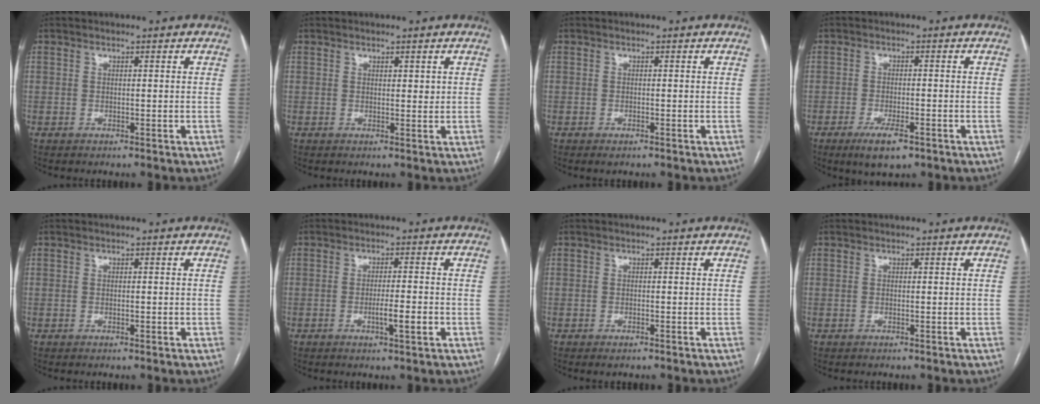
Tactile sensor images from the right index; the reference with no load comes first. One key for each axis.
{"total": 1.2, "fx": 0.6, "fy": 0.5, "fz": 0.8, "tx": -0.010, "ty": -0.003, "tz": 0.009}
{"total": 0.9, "fx": -0.6, "fy": 0.2, "fz": 0.6, "tx": -0.010, "ty": -0.002, "tz": -0.006}
{"total": 5.3, "fx": -3.2, "fy": 1.5, "fz": 3.9, "tx": -0.073, "ty": -0.008, "tz": -0.048}
{"total": 0.6, "fx": -0.2, "fy": 0.0, "fz": 0.6, "tx": -0.010, "ty": -0.002, "tz": -0.001}
{"total": 4.0, "fx": -1.4, "fy": 0.0, "fz": 3.7, "tx": -0.061, "ty": -0.004, "tz": -0.020}
{"total": 0.9, "fx": -0.7, "fy": 0.2, "fz": 0.6, "tx": -0.011, "ty": -0.002, "tz": -0.007}
{"total": 0.0}